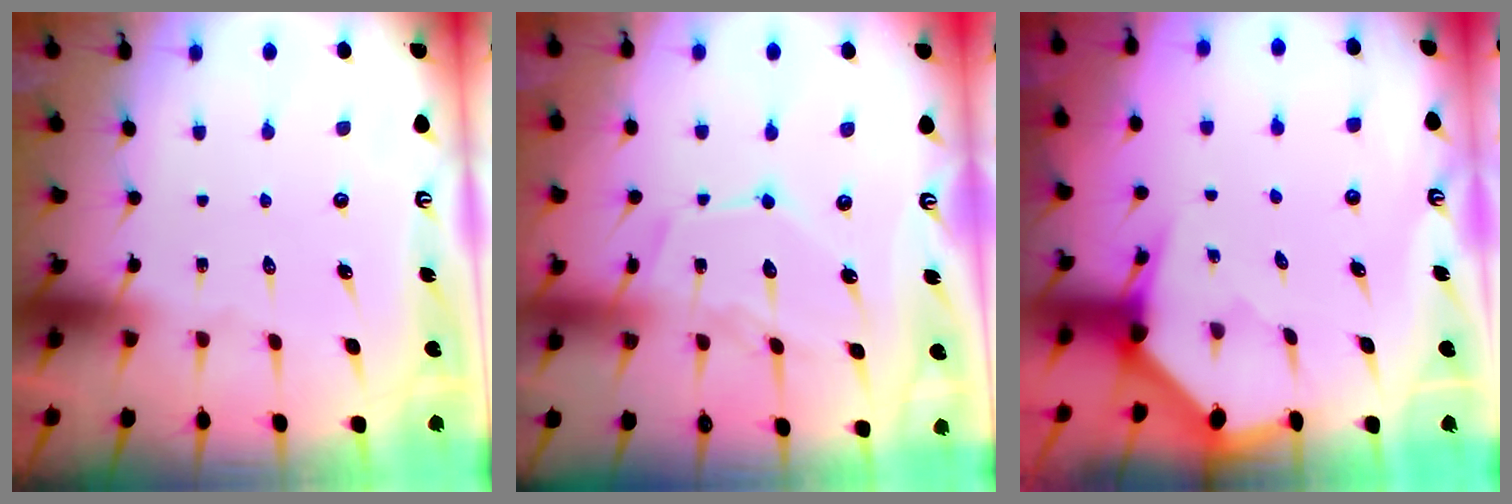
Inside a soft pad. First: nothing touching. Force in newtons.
{"total": 11.9, "press": 11.9, "slide": 0.7}
{"total": 3.2, "press": 3.2, "slide": 0.1}